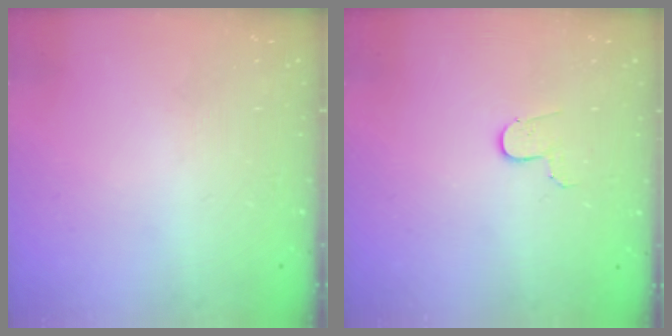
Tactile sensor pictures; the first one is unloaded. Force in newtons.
{"total": 3.3, "press": 3.3, "slide": 0.3}